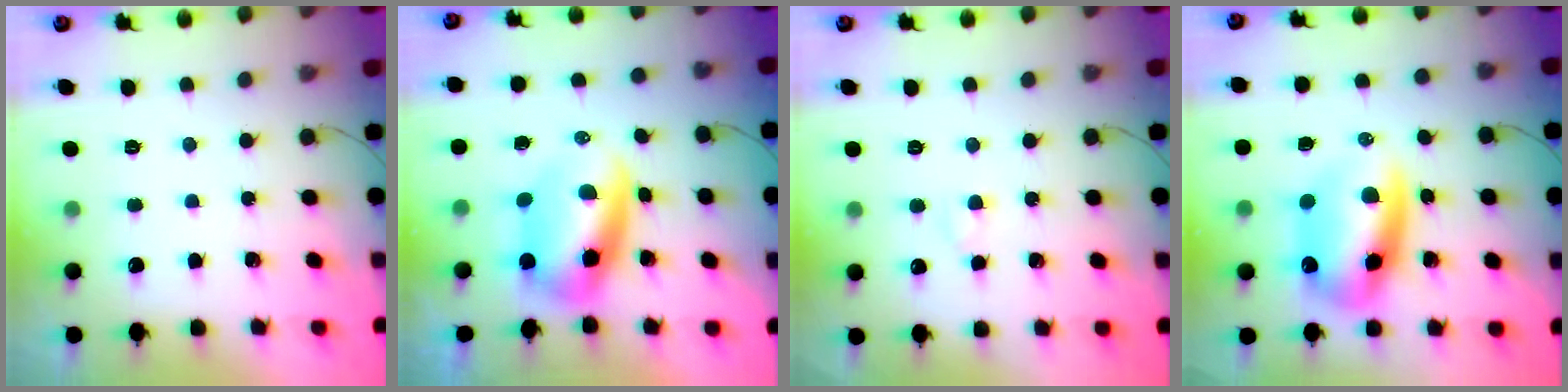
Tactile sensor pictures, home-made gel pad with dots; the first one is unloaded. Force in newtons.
{"total": 8.0, "press": 7.7, "slide": 2.1}
{"total": 2.7, "press": 2.5, "slide": 1.0}
{"total": 12.5, "press": 12.1, "slide": 3.1}